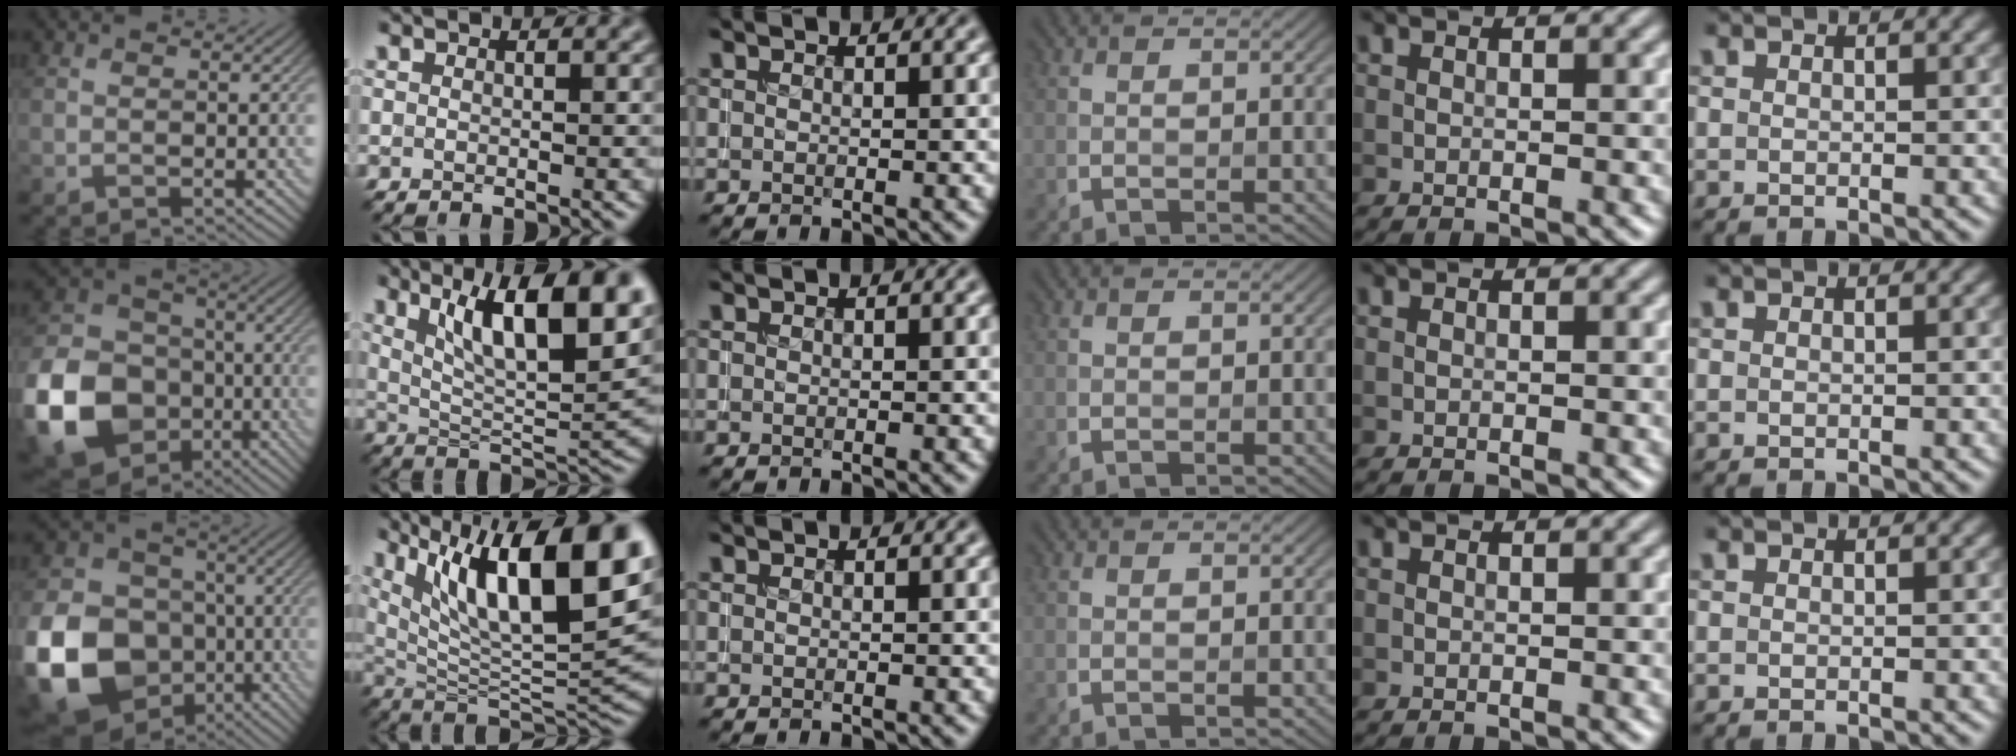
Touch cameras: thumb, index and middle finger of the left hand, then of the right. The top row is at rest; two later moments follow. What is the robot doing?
{"motion": "insert", "object": "coin"}